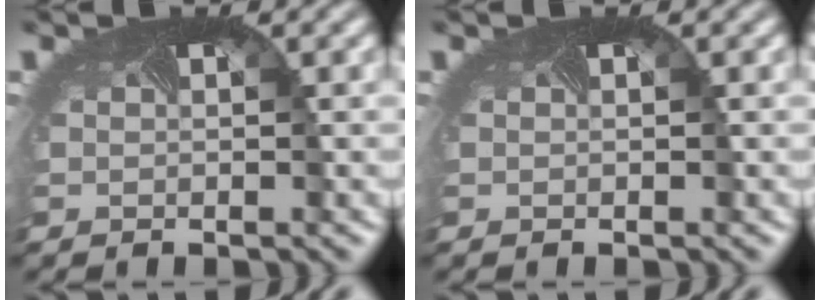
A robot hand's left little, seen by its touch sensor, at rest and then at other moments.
{"total": 0.0}